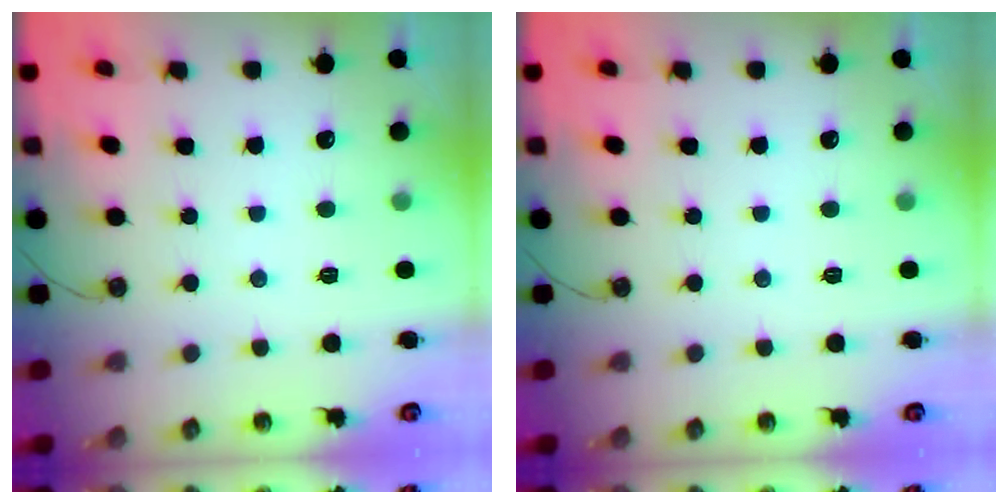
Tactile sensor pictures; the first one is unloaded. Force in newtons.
{"total": 0.0}